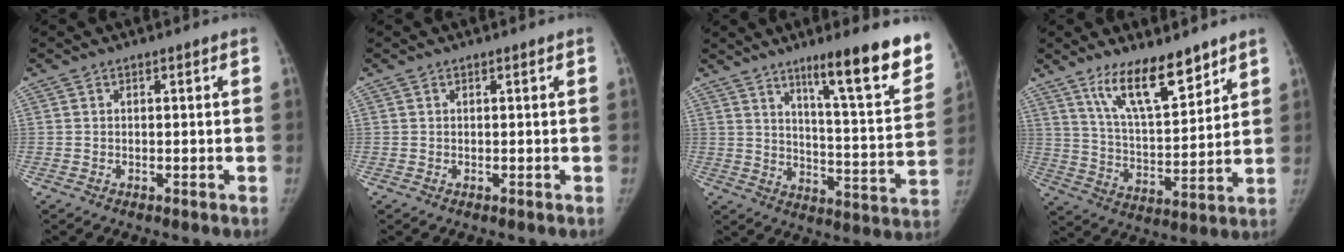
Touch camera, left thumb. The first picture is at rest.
{"total": 0.0}
{"total": 19.6, "force": [12.3, 2.7, 14.9], "torque": [-0.174, -0.070, 0.187]}
{"total": 13.9, "force": [9.8, 4.4, 8.9], "torque": [-0.127, -0.064, 0.183]}